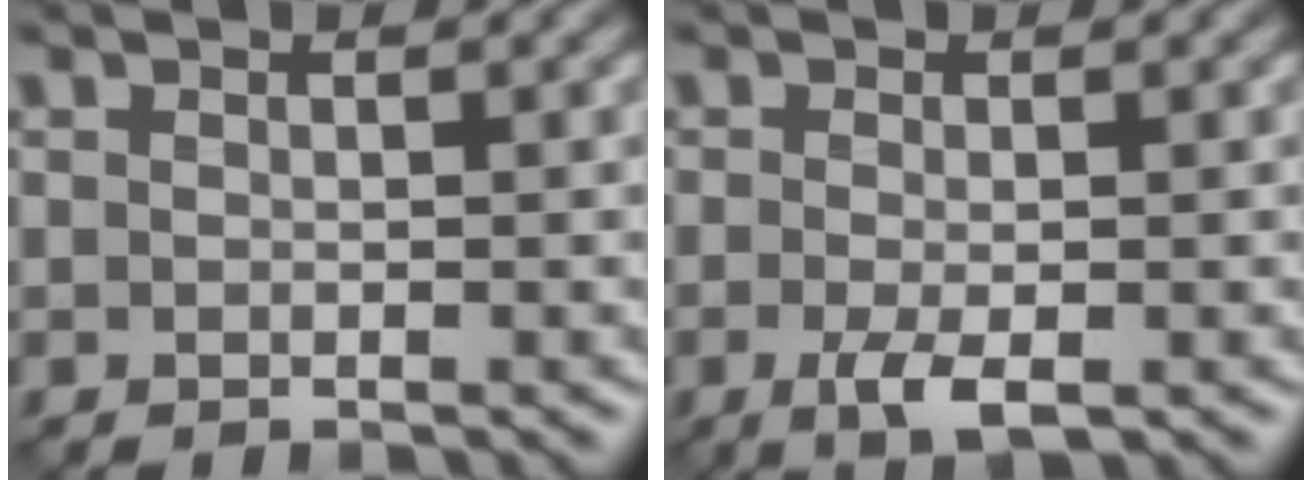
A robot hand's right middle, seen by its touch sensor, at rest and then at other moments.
{"total": 2.7, "force": [-1.0, 0.8, 2.4], "torque": [-0.050, -0.008, -0.019]}